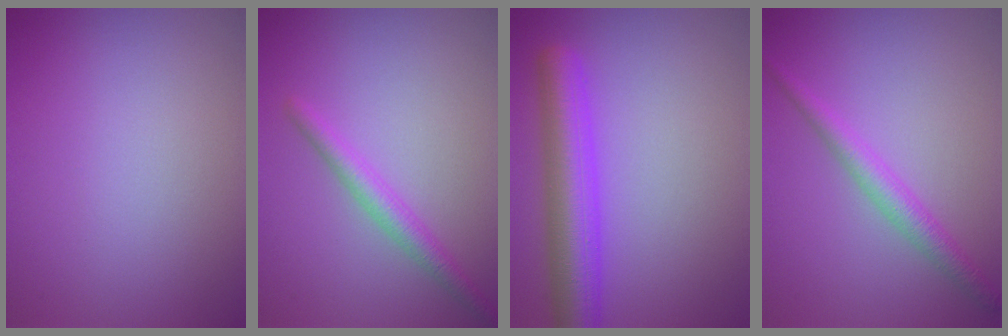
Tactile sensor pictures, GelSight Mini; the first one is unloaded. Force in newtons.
{"total": 2.2, "press": 2.2, "slide": 0.0}
{"total": 5.7, "press": 5.7, "slide": 0.3}
{"total": 2.4, "press": 2.4, "slide": 0.0}